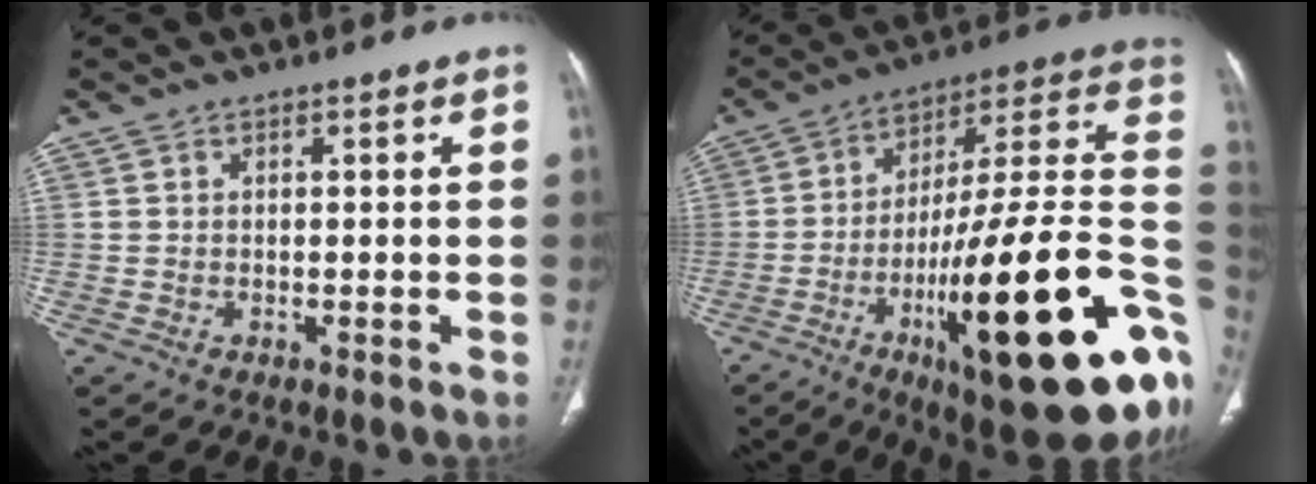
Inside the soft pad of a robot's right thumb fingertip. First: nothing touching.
{"total": 35.9, "force": [-10.7, 9.1, 33.0], "torque": [-0.404, 0.042, -0.161]}